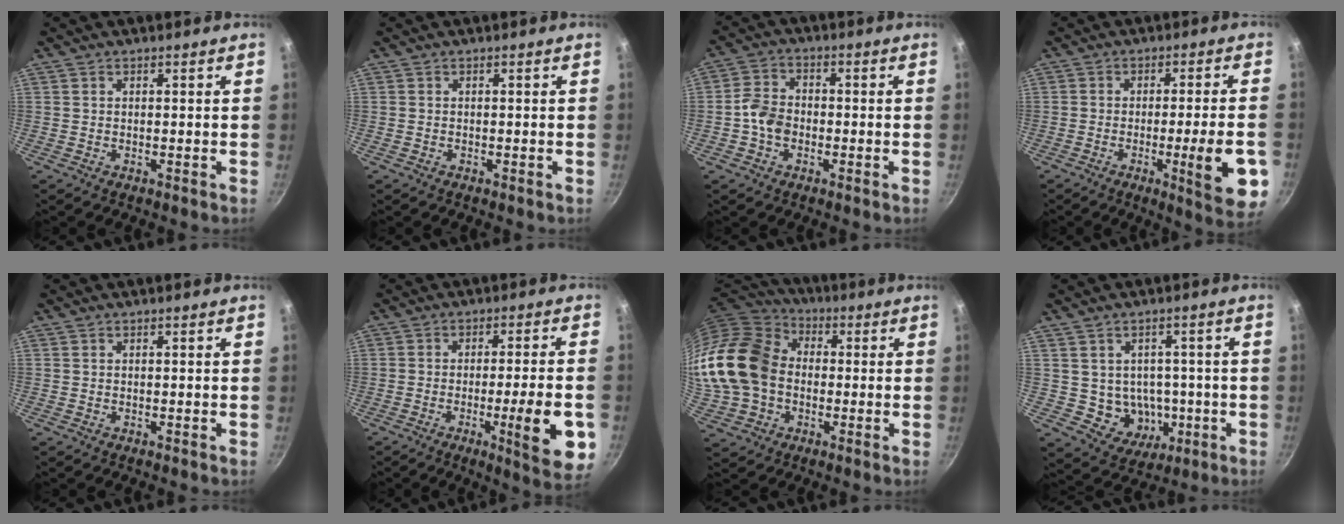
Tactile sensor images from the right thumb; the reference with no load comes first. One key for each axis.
{"total": 0.0}
{"total": 5.8, "fx": -1.5, "fy": 4.4, "fz": 3.4, "tx": -0.050, "ty": 0.022, "tz": -0.039}
{"total": 12.4, "fx": -3.6, "fy": 1.8, "fz": 11.7, "tx": -0.145, "ty": 0.010, "tz": -0.047}
{"total": 0.0}
{"total": 12.9, "fx": -3.8, "fy": 1.9, "fz": 12.2, "tx": -0.155, "ty": 0.012, "tz": -0.050}
{"total": 23.9, "fx": -0.6, "fy": 18.5, "fz": 15.1, "tx": -0.331, "ty": 0.051, "tz": -0.011}
{"total": 8.5, "fx": -0.8, "fy": 7.6, "fz": 3.8, "tx": -0.026, "ty": 0.010, "tz": 0.004}